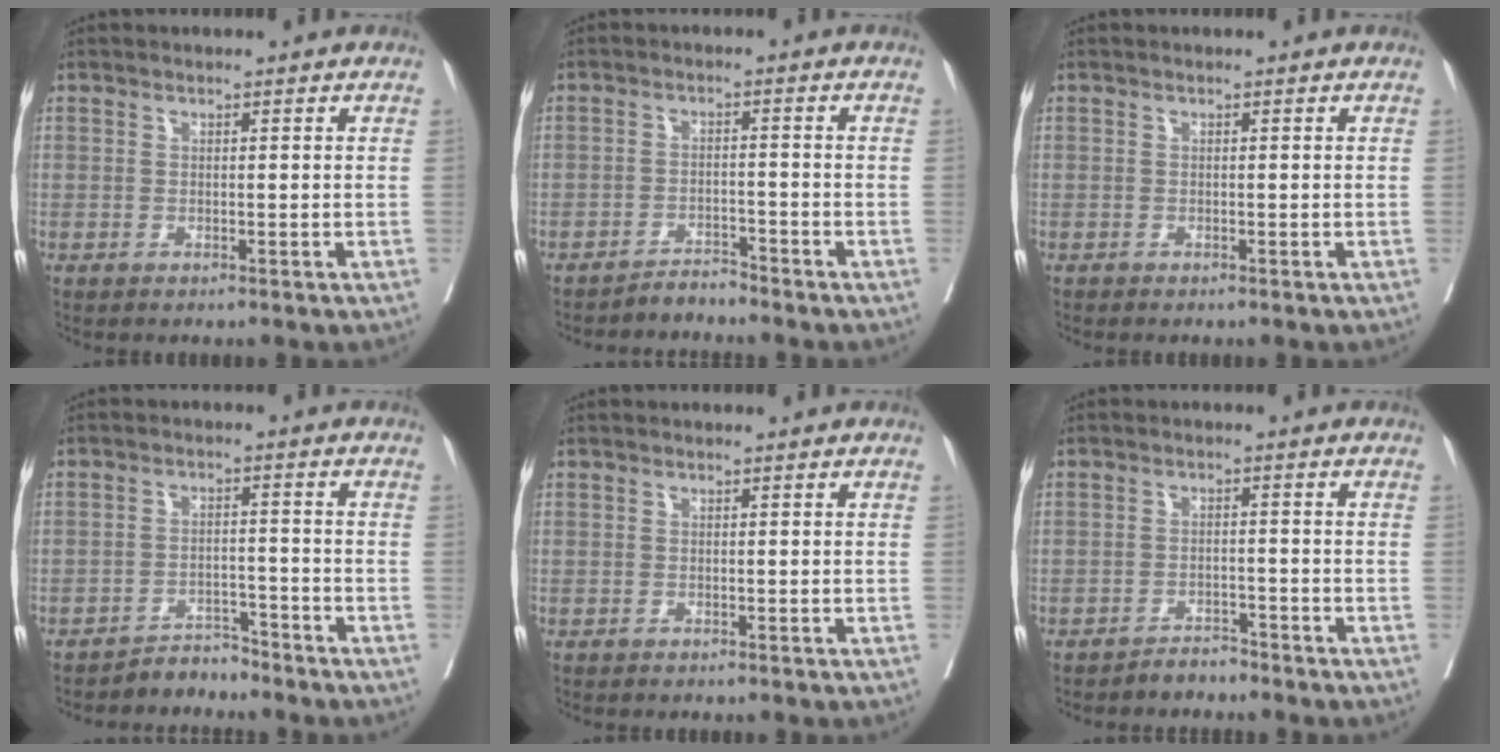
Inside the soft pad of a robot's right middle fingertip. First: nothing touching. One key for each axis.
{"total": 2.4, "fx": -2.4, "fy": -0.1, "fz": -0.2, "tx": 0.007, "ty": -0.012, "tz": -0.041}
{"total": 0.0}
{"total": 3.3, "fx": -3.3, "fy": 0.5, "fz": -0.4, "tx": 0.011, "ty": -0.005, "tz": -0.053}
{"total": 0.0}
{"total": 2.2, "fx": -2.1, "fy": 0.4, "fz": 0.0, "tx": 0.000, "ty": -0.004, "tz": -0.034}